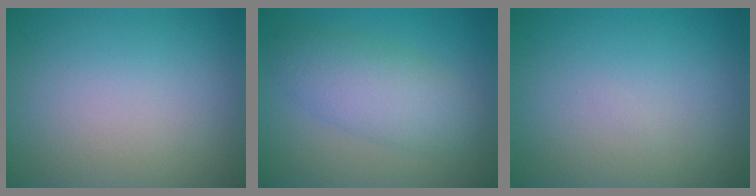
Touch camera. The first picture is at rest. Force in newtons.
{"total": 4.8, "press": 4.8, "slide": 0.0}
{"total": 0.0}